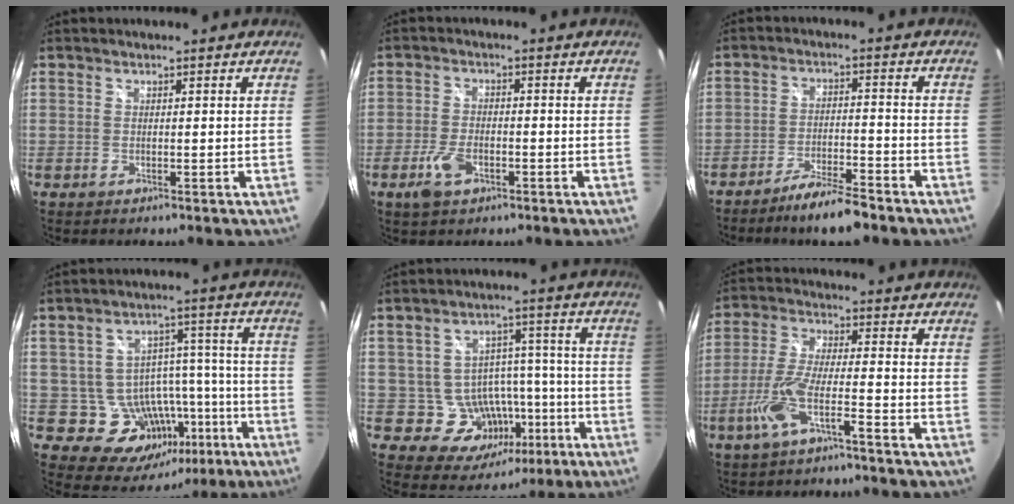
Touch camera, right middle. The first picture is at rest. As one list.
[{"total": 5.6, "force": [-2.8, 2.9, 3.9], "torque": [-0.092, -0.005, -0.052]}, {"total": 7.9, "force": [-6.6, 0.7, 4.2], "torque": [-0.090, -0.001, -0.109]}, {"total": 12.7, "force": [-5.4, 10.0, 5.7], "torque": [-0.090, 0.040, -0.043]}, {"total": 10.6, "force": [-4.0, 8.7, 4.6], "torque": [-0.083, 0.034, -0.032]}, {"total": 8.3, "force": [-4.8, 1.1, 6.7], "torque": [-0.151, -0.002, -0.091]}]